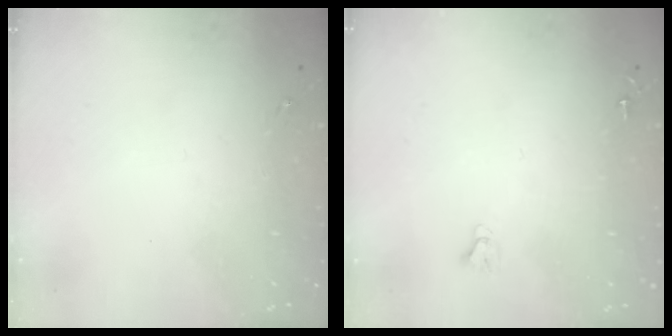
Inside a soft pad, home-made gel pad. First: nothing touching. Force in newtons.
{"total": 2.4, "press": 2.4, "slide": 0.2}